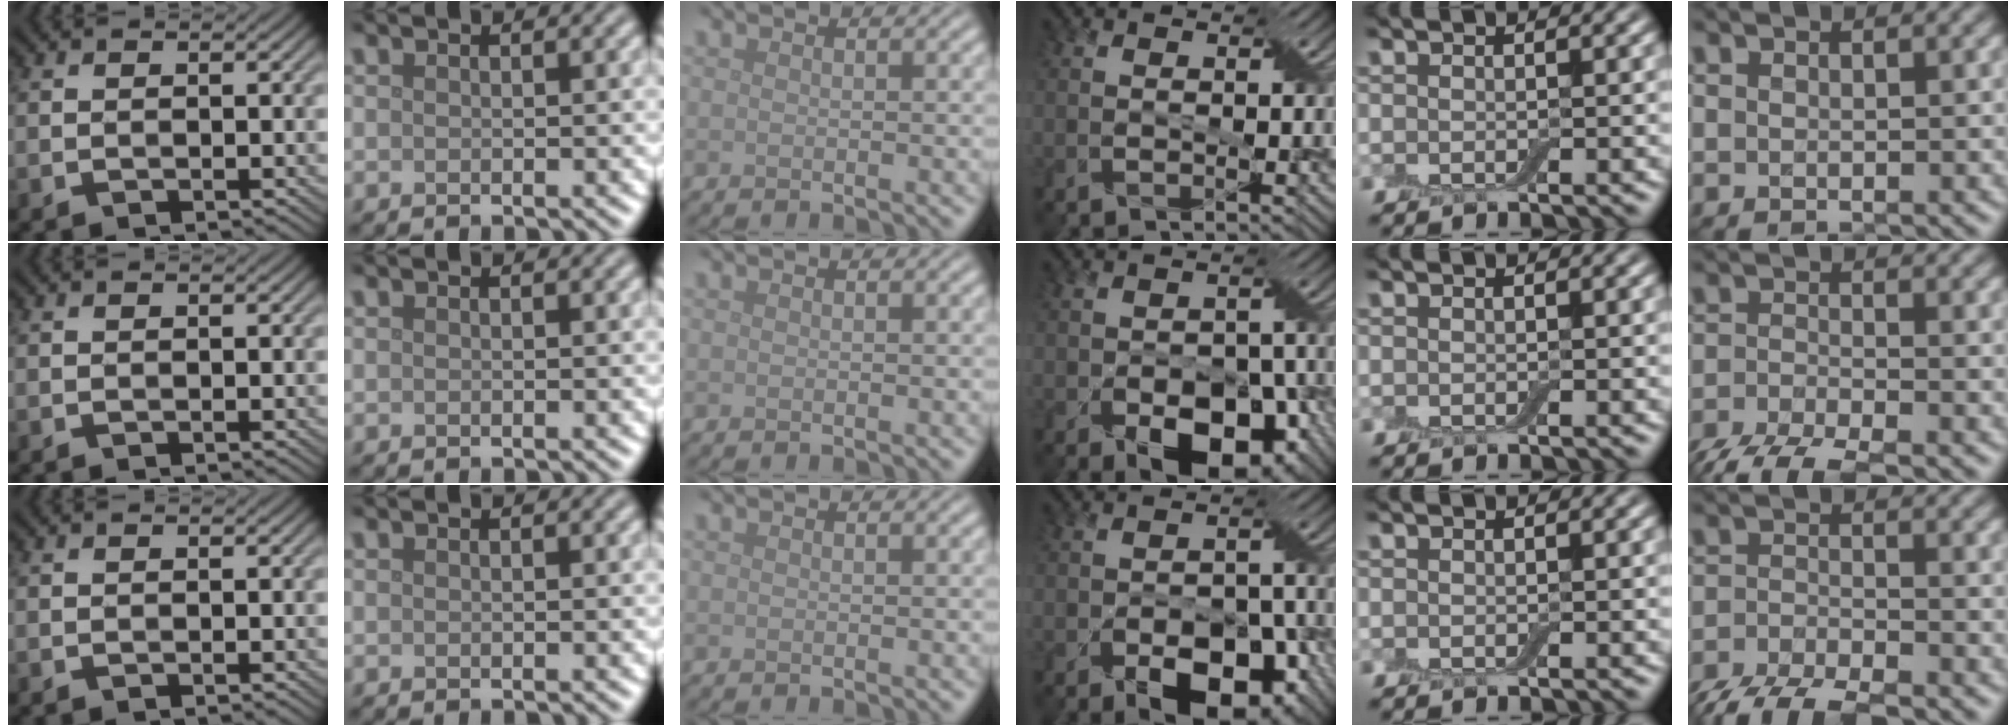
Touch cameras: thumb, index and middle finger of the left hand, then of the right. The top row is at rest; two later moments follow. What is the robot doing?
{"motion": "fold", "object": "bandage"}